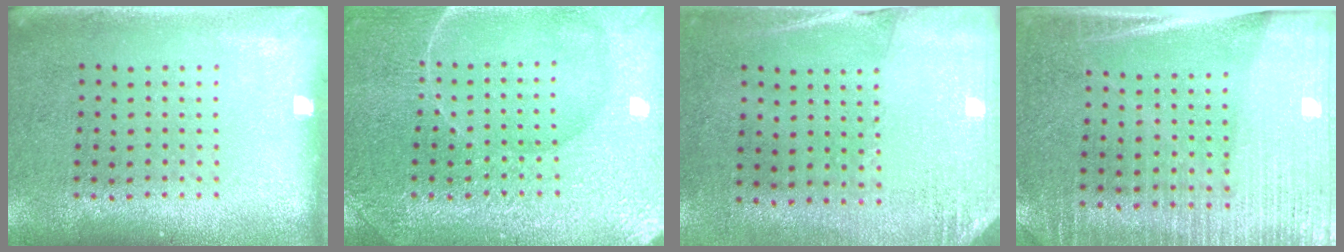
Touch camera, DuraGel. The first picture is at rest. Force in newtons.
{"total": 4.4, "press": 4.4, "slide": 0.4}
{"total": 2.6, "press": 2.3, "slide": 1.2}
{"total": 3.3, "press": 3.0, "slide": 1.4}